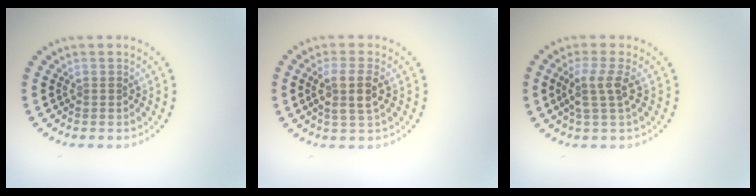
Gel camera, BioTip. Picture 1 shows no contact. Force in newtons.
{"total": 2.9, "press": 2.6, "slide": 1.3}
{"total": 2.7, "press": 2.1, "slide": 1.7}